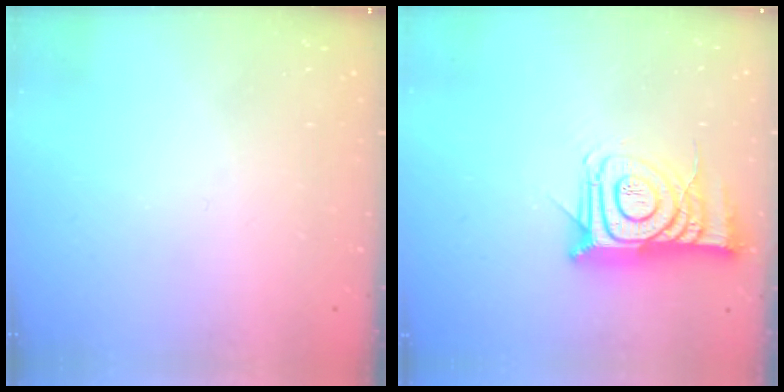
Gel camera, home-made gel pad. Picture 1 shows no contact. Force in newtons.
{"total": 13.9, "press": 13.9, "slide": 1.2}